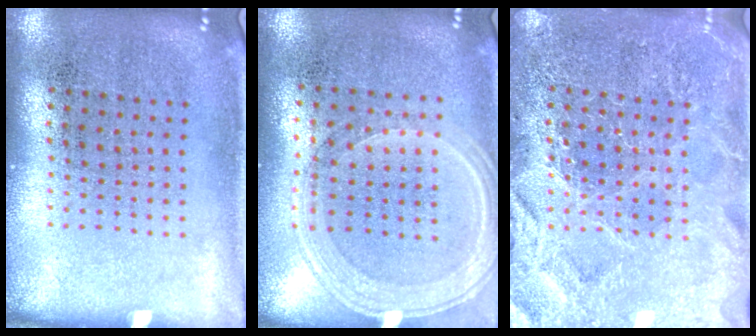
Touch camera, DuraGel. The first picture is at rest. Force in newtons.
{"total": 1.2, "press": 1.2, "slide": 0.3}
{"total": 3.6, "press": 3.5, "slide": 1.0}